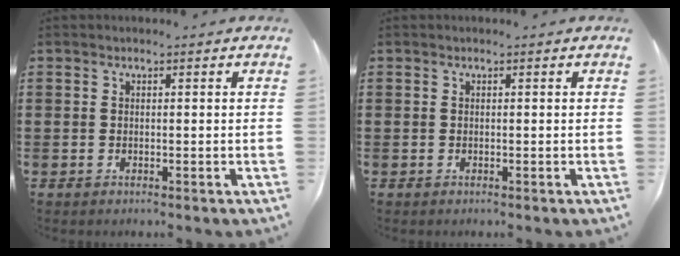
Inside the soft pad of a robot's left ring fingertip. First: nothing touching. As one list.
[{"total": 0.0}]